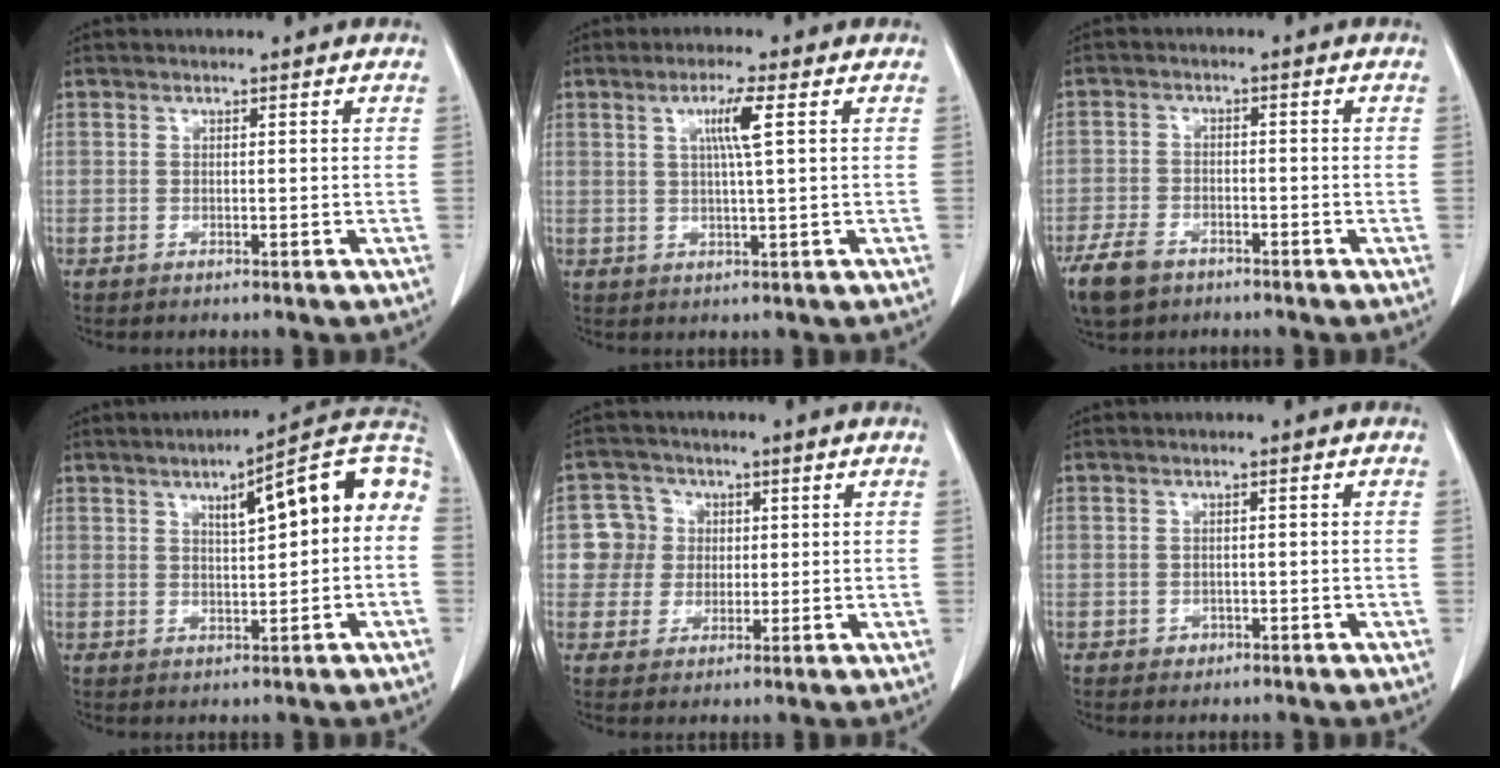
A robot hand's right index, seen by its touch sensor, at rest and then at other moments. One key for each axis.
{"total": 4.4, "fx": 1.4, "fy": -0.6, "fz": 4.2, "tx": -0.077, "ty": -0.001, "tz": 0.024}
{"total": 6.2, "fx": -4.2, "fy": 3.4, "fz": 2.9, "tx": -0.064, "ty": -0.005, "tz": -0.073}
{"total": 12.8, "fx": 2.9, "fy": 2.9, "fz": 12.1, "tx": -0.160, "ty": 0.039, "tz": 0.032}
{"total": 5.6, "fx": 0.8, "fy": 5.5, "fz": 0.3, "tx": 0.002, "ty": 0.018, "tz": 0.016}
{"total": 1.1, "fx": -0.4, "fy": 0.9, "fz": 0.2, "tx": -0.002, "ty": 0.004, "tz": -0.004}